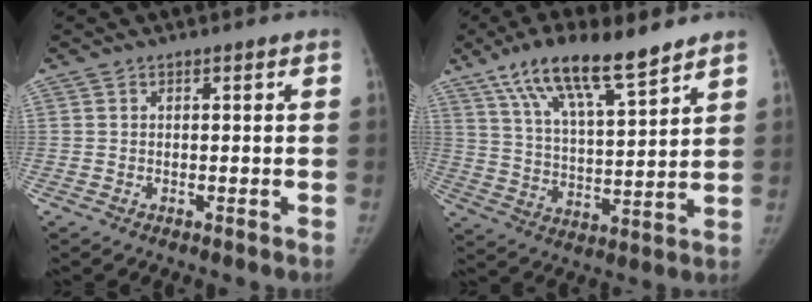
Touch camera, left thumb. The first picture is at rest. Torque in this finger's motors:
{"motor_torque": [1.12, 1.12, 0.84, -0.69, 0.19]}